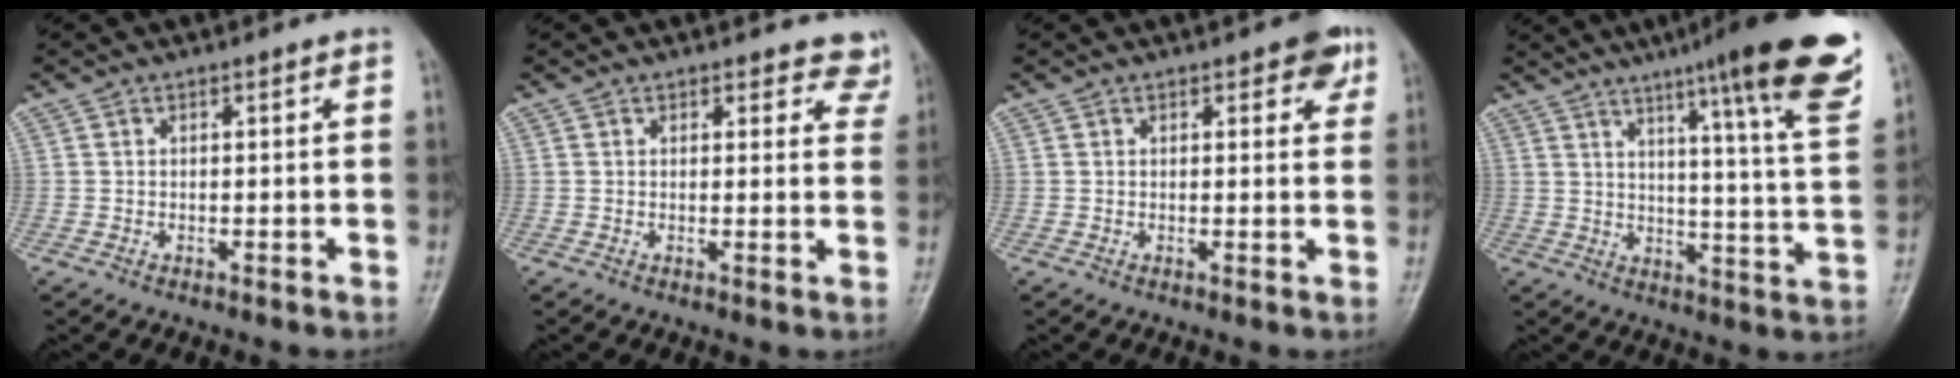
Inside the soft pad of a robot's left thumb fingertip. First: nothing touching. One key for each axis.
{"total": 4.9, "fx": 4.3, "fy": 2.2, "fz": 0.5, "tx": 0.036, "ty": -0.023, "tz": 0.028}
{"total": 3.7, "fx": 2.0, "fy": 1.8, "fz": 2.5, "tx": -0.007, "ty": -0.005, "tz": 0.017}
{"total": 21.0, "fx": 13.1, "fy": 1.7, "fz": 16.2, "tx": -0.204, "ty": -0.054, "tz": 0.172}